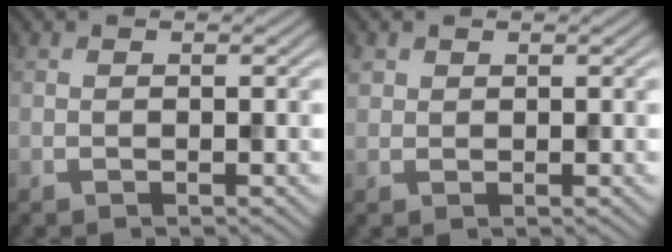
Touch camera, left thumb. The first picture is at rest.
{"total": 1.2, "force": [0.7, 0.9, 0.2], "torque": [-0.007, 0.001, 0.016]}